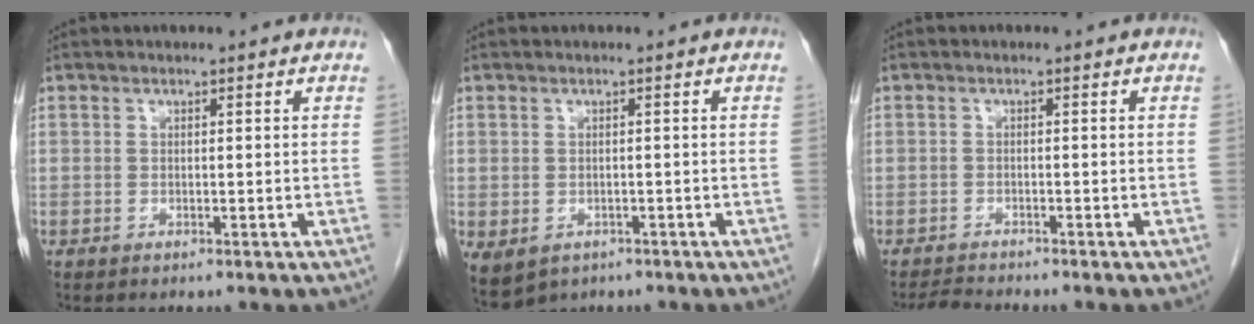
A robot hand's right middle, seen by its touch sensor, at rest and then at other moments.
{"total": 7.5, "force": [-4.0, 5.6, 3.2], "torque": [-0.080, -0.003, -0.052]}
{"total": 2.4, "force": [-2.3, -0.5, 0.3], "torque": [-0.015, -0.017, -0.041]}